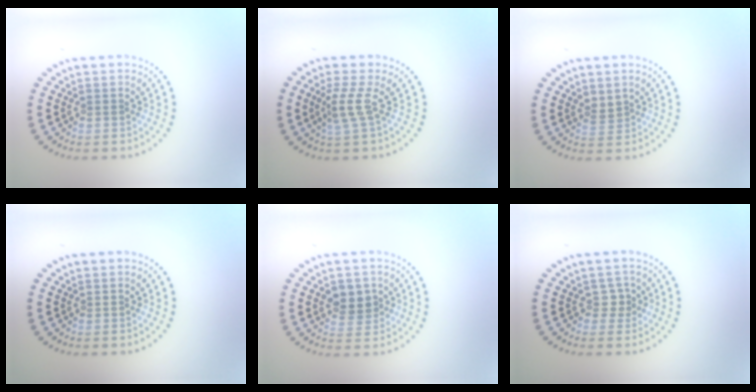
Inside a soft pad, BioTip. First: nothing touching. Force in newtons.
{"total": 2.4, "press": 1.6, "slide": 1.8}
{"total": 1.2, "press": 1.0, "slide": 0.7}
{"total": 0.0}
{"total": 2.7, "press": 2.6, "slide": 0.7}
{"total": 1.1, "press": 0.8, "slide": 0.8}